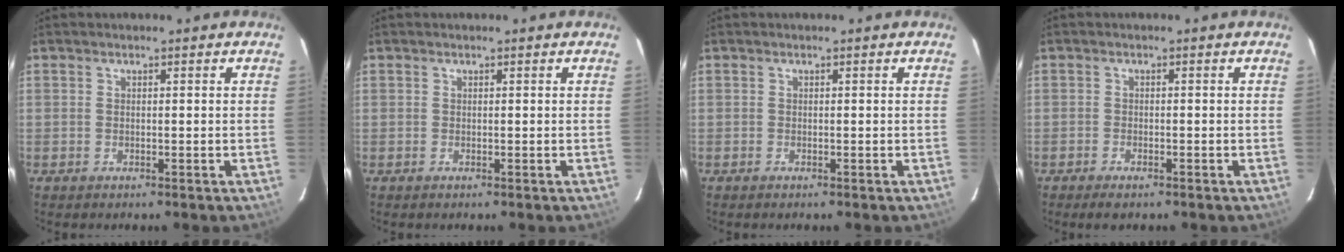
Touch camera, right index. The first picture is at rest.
{"total": 0.0}
{"total": 0.0}
{"total": 2.3, "force": [-1.8, 0.6, 1.3], "torque": [-0.035, -0.005, -0.035]}